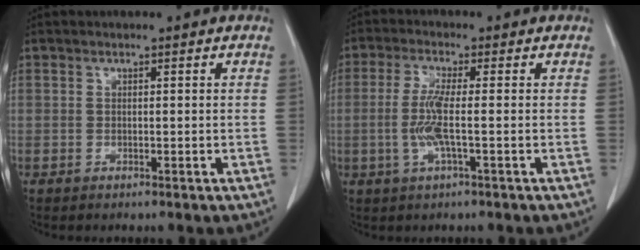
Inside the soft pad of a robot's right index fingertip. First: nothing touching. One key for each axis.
{"total": 5.2, "fx": -0.9, "fy": 0.1, "fz": 5.2, "tx": -0.116, "ty": -0.006, "tz": -0.019}